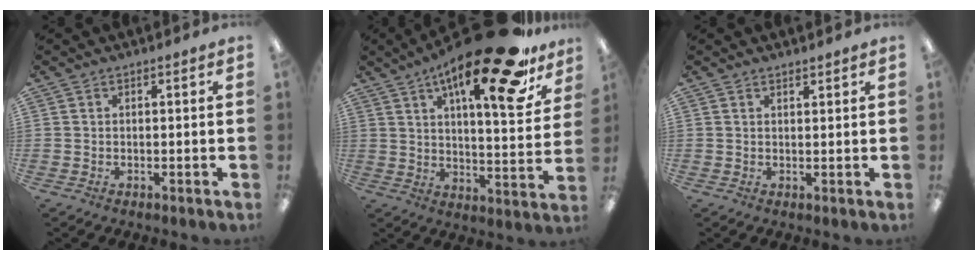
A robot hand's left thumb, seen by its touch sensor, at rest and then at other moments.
{"total": 23.8, "force": [15.1, 6.3, 17.3], "torque": [-0.266, -0.085, 0.237]}
{"total": 1.3, "force": [1.3, 0.3, 0.2], "torque": [-0.005, -0.002, 0.024]}